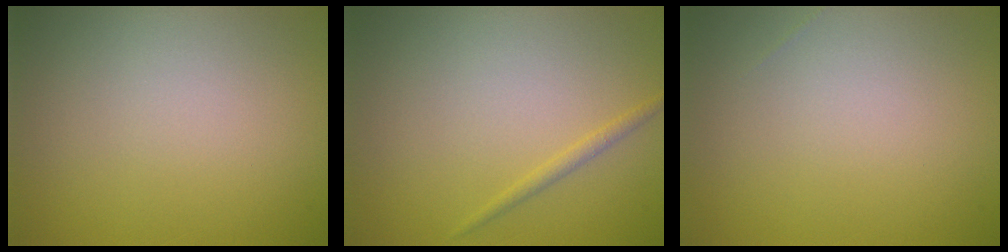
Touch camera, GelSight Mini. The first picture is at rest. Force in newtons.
{"total": 0.9, "press": 0.9, "slide": 0.2}
{"total": 0.0}